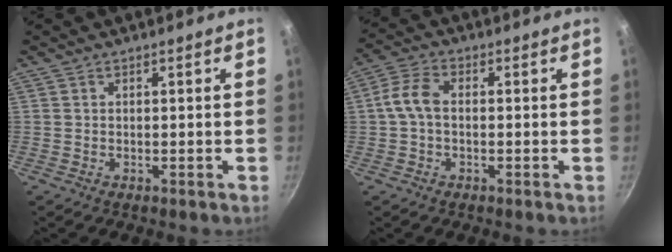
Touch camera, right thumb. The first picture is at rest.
{"total": 5.5, "force": [-0.1, 3.5, 4.2], "torque": [-0.089, 0.024, -0.013]}